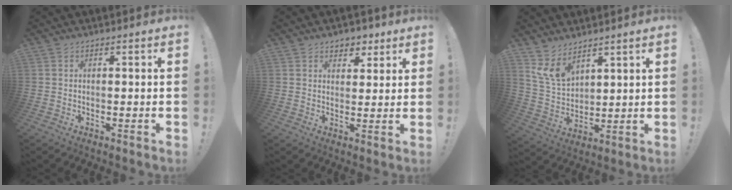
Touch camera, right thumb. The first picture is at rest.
{"total": 5.2, "force": [3.2, 3.9, 1.1], "torque": [0.007, -0.022, 0.056]}
{"total": 9.6, "force": [7.0, 5.2, 4.1], "torque": [-0.088, -0.039, 0.142]}